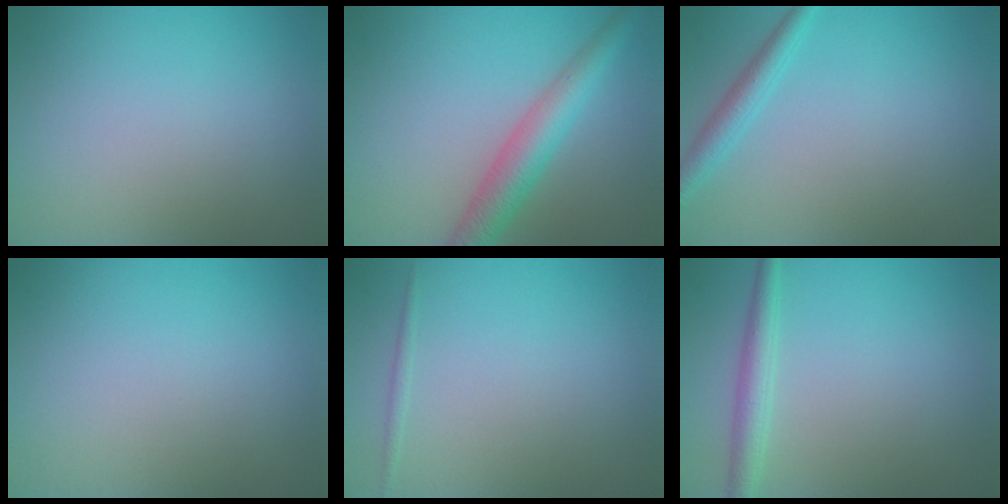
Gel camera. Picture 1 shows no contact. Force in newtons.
{"total": 4.2, "press": 4.2, "slide": 0.1}
{"total": 2.2, "press": 2.2, "slide": 0.1}
{"total": 0.0}
{"total": 0.6, "press": 0.6, "slide": 0.0}
{"total": 2.3, "press": 2.3, "slide": 0.1}